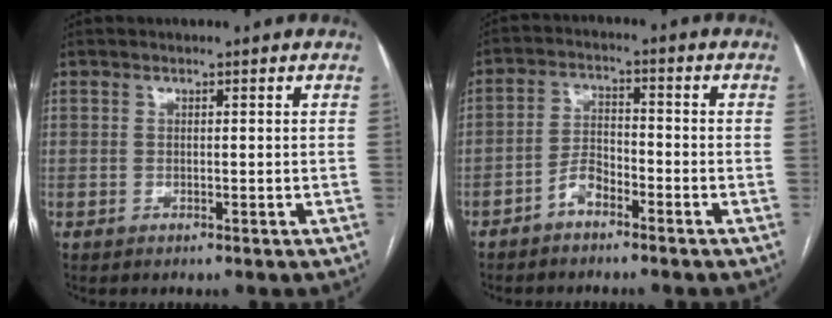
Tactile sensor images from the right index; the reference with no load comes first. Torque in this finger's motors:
{"motor_torque": [0.56, -0.43, 0.14, 0.02]}